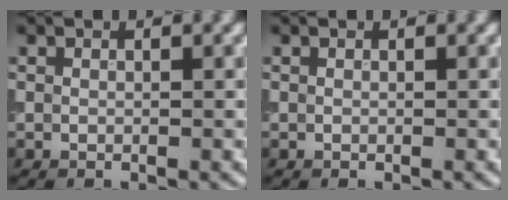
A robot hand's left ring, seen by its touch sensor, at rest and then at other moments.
{"total": 0.0}